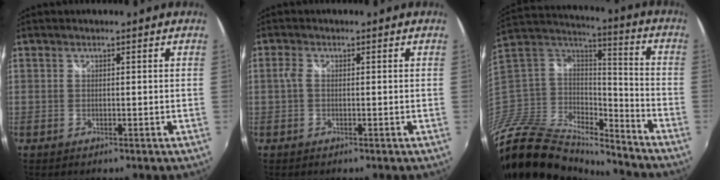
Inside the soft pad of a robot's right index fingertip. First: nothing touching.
{"total": 1.5, "force": [-0.1, 0.8, 1.3], "torque": [-0.029, 0.004, -0.005]}
{"total": 19.9, "force": [-16.5, 7.9, 7.9], "torque": [-0.192, 0.008, -0.307]}